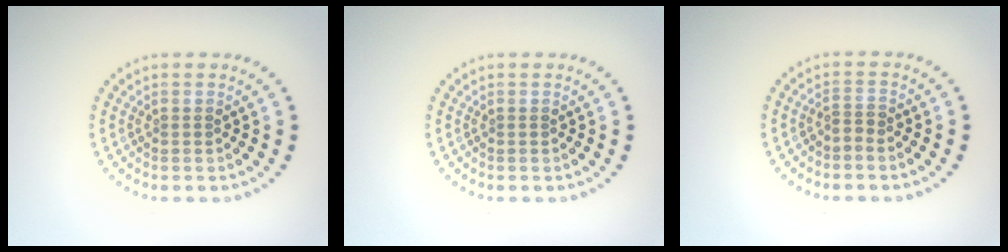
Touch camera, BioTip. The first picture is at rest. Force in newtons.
{"total": 0.0}
{"total": 1.0, "press": 0.4, "slide": 0.9}